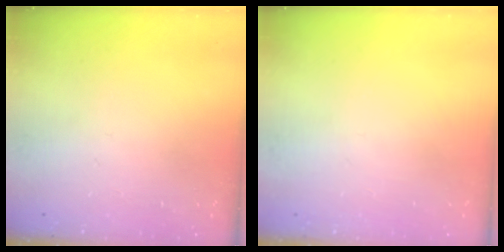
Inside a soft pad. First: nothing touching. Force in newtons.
{"total": 0.0}